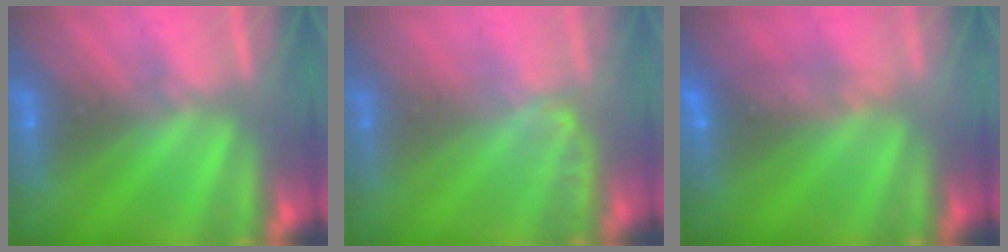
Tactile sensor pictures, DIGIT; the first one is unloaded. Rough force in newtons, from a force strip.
{"total": 1.1}
{"total": 4.5}